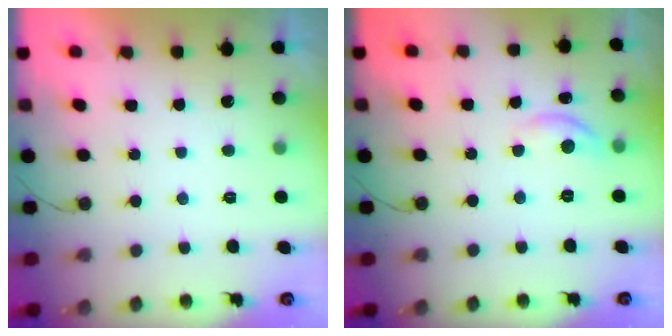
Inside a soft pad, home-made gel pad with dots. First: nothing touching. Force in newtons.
{"total": 6.2, "press": 6.2, "slide": 0.5}